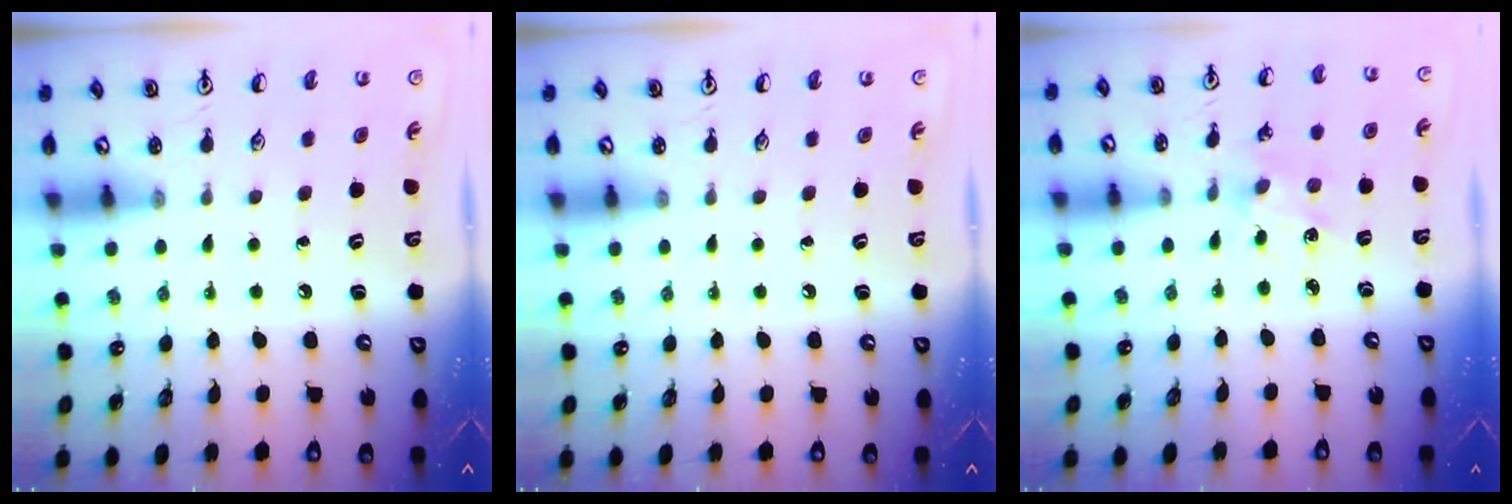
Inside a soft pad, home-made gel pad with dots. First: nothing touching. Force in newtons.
{"total": 0.0}
{"total": 1.9, "press": 1.8, "slide": 0.4}